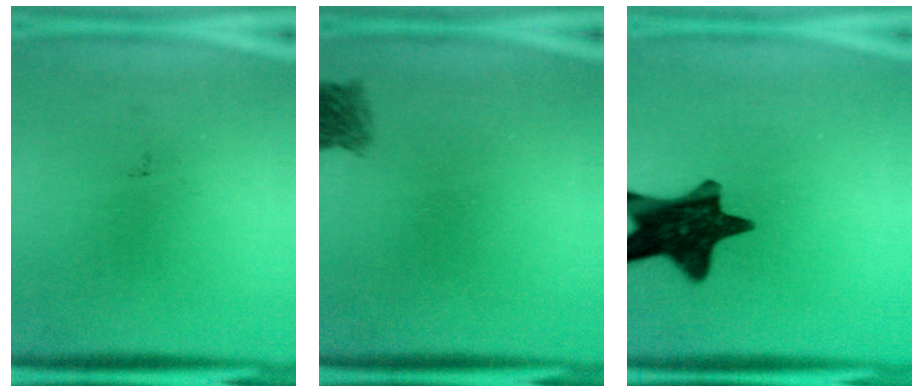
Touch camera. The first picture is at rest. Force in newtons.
{"total": 2.6}
{"total": 14.7}